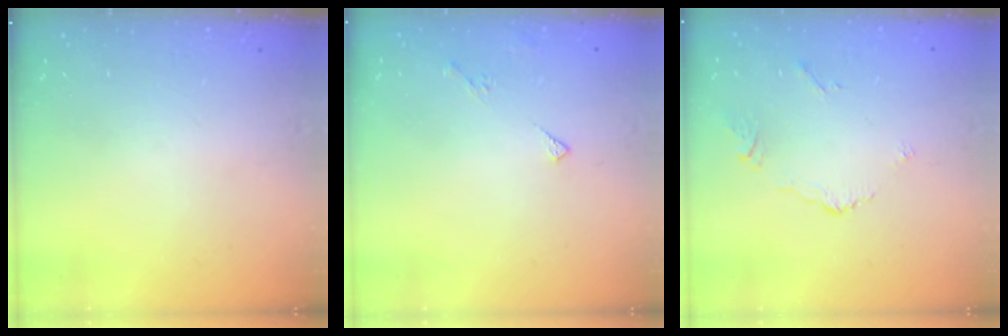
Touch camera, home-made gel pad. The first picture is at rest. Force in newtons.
{"total": 2.5, "press": 2.4, "slide": 0.5}
{"total": 3.0, "press": 2.9, "slide": 0.8}